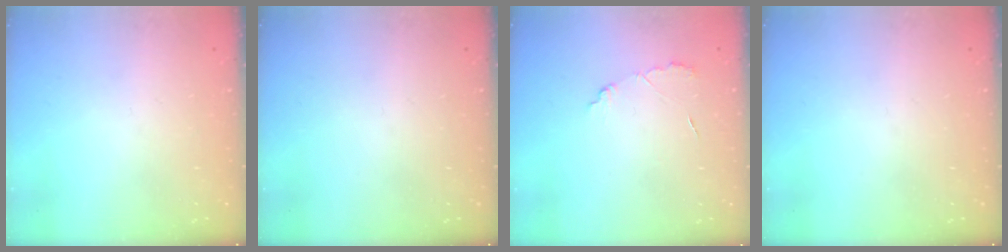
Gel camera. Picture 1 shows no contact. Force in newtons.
{"total": 0.0}
{"total": 4.7, "press": 4.7, "slide": 0.4}
{"total": 0.0}